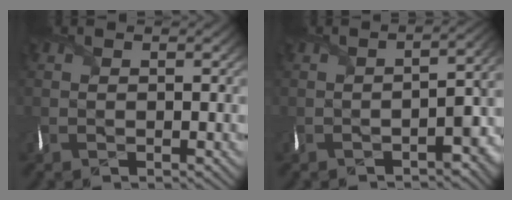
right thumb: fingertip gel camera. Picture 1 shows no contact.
{"total": 5.8, "force": [-3.3, 2.1, 4.3], "torque": [-0.051, -0.008, -0.051]}